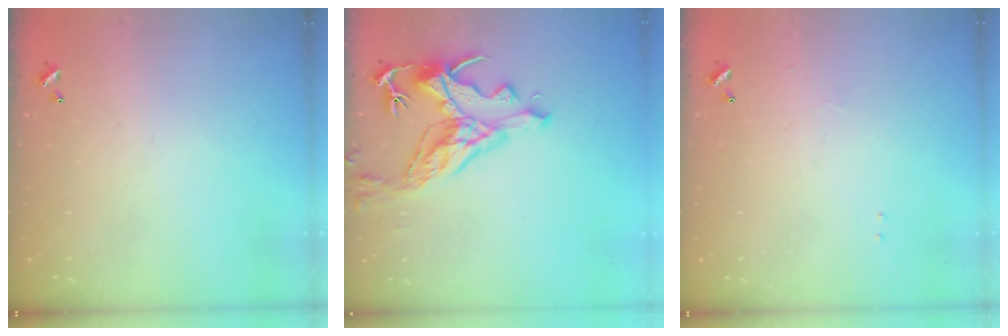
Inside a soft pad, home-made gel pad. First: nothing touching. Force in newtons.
{"total": 7.8, "press": 7.7, "slide": 1.4}
{"total": 0.9, "press": 0.8, "slide": 0.5}